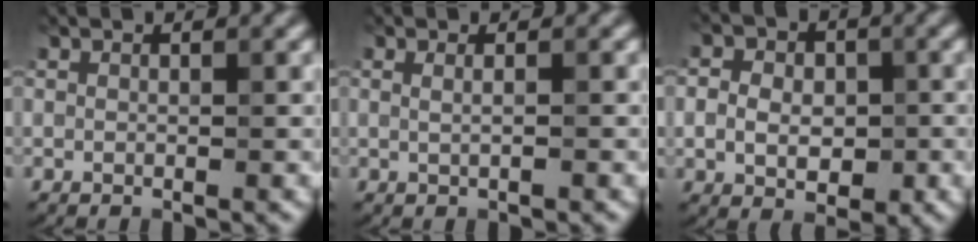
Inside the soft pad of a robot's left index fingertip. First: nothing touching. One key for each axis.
{"total": 1.4, "fx": 0.4, "fy": 0.7, "fz": 1.2, "tx": -0.009, "ty": -0.007, "tz": -0.004}
{"total": 5.1, "fx": 0.0, "fy": 4.0, "fz": 3.1, "tx": -0.029, "ty": 0.011, "tz": -0.013}